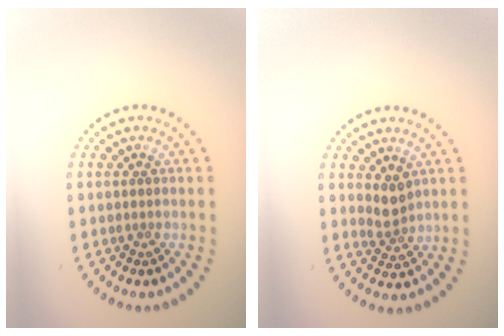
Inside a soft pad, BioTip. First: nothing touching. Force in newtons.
{"total": 2.0, "press": 1.6, "slide": 1.2}